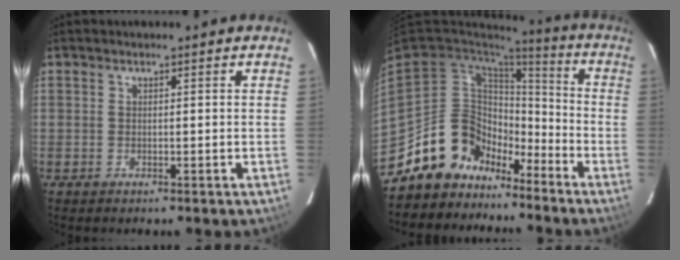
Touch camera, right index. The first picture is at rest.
{"total": 13.8, "force": [-9.8, 9.4, 2.2], "torque": [-0.063, 0.043, -0.172]}